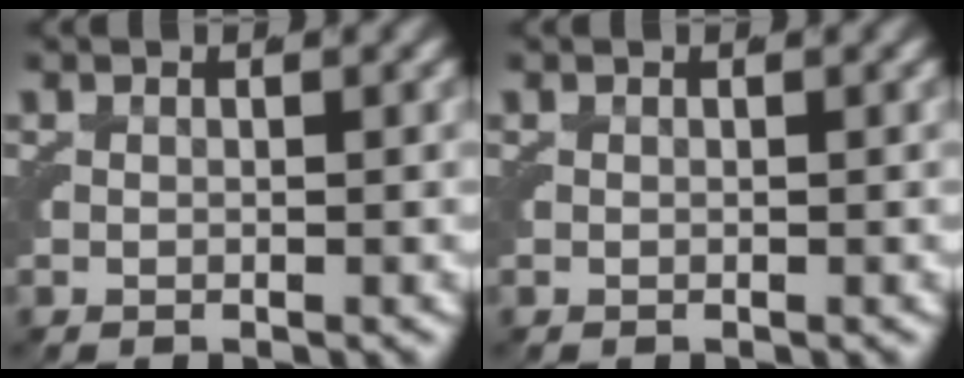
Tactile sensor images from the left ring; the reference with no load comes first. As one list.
[{"total": 0.0}]